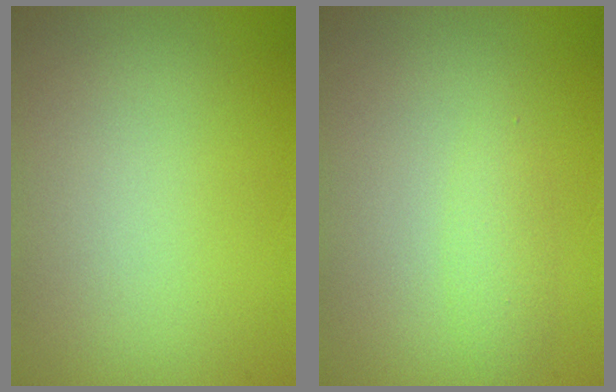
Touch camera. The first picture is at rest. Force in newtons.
{"total": 1.5, "press": 1.5, "slide": 0.1}